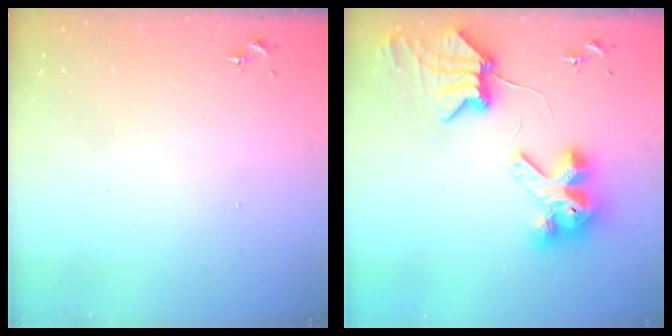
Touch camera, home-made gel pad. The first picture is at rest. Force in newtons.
{"total": 9.6, "press": 9.6, "slide": 1.3}